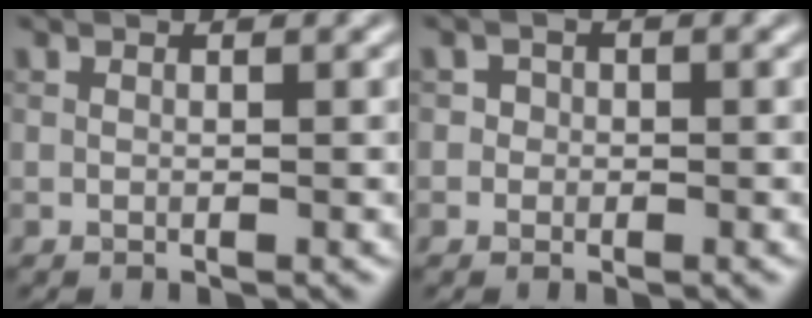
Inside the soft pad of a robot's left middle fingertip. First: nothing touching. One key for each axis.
{"total": 1.1, "fx": -0.1, "fy": 1.1, "fz": 0.1, "tx": 0.013, "ty": 0.001, "tz": -0.005}